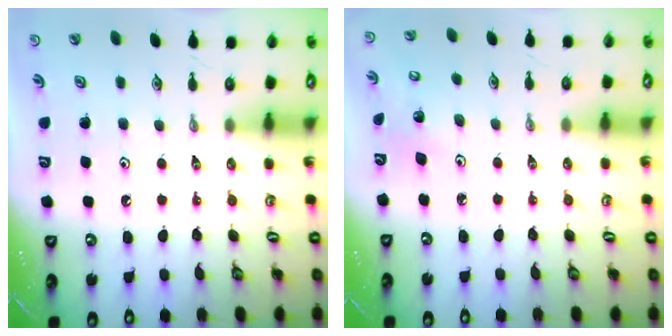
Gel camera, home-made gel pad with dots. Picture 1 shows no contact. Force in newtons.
{"total": 3.5, "press": 3.5, "slide": 0.2}